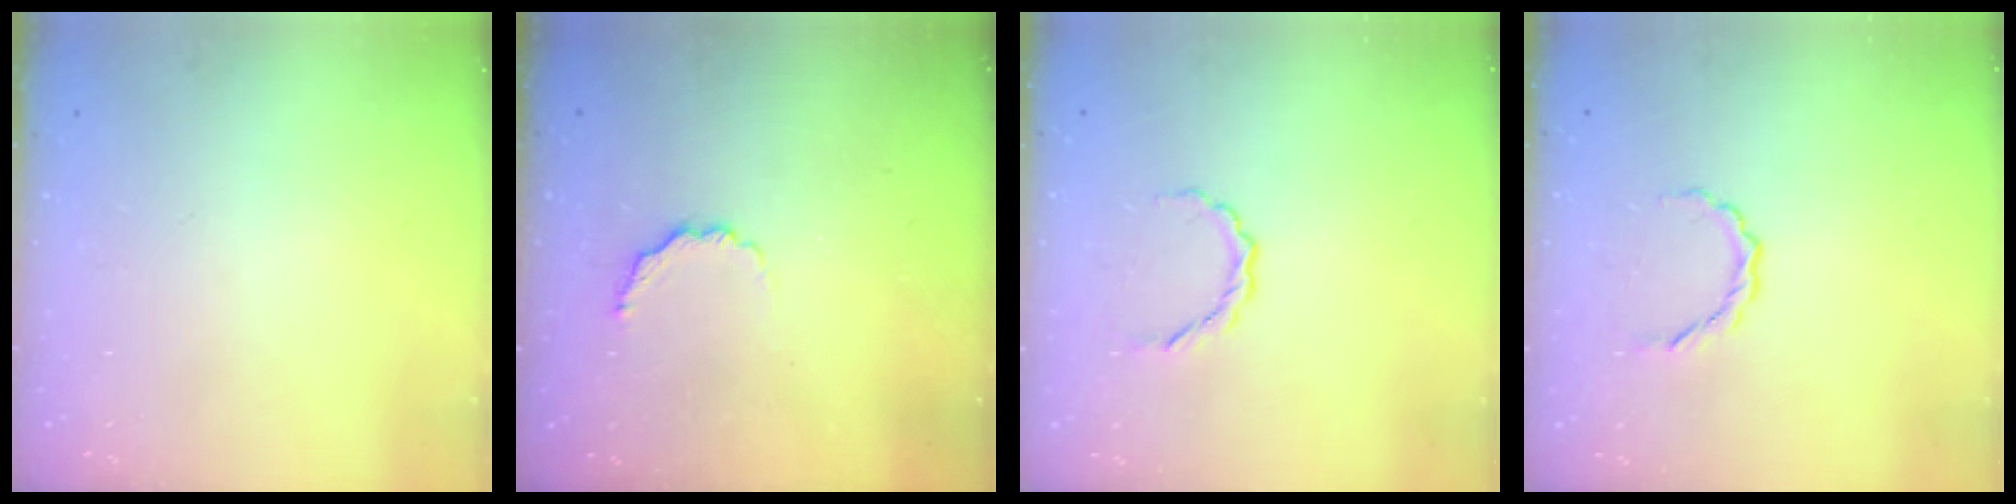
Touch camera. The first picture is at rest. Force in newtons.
{"total": 4.7, "press": 4.6, "slide": 1.1}
{"total": 3.4, "press": 3.3, "slide": 0.8}
{"total": 3.4, "press": 3.3, "slide": 0.8}